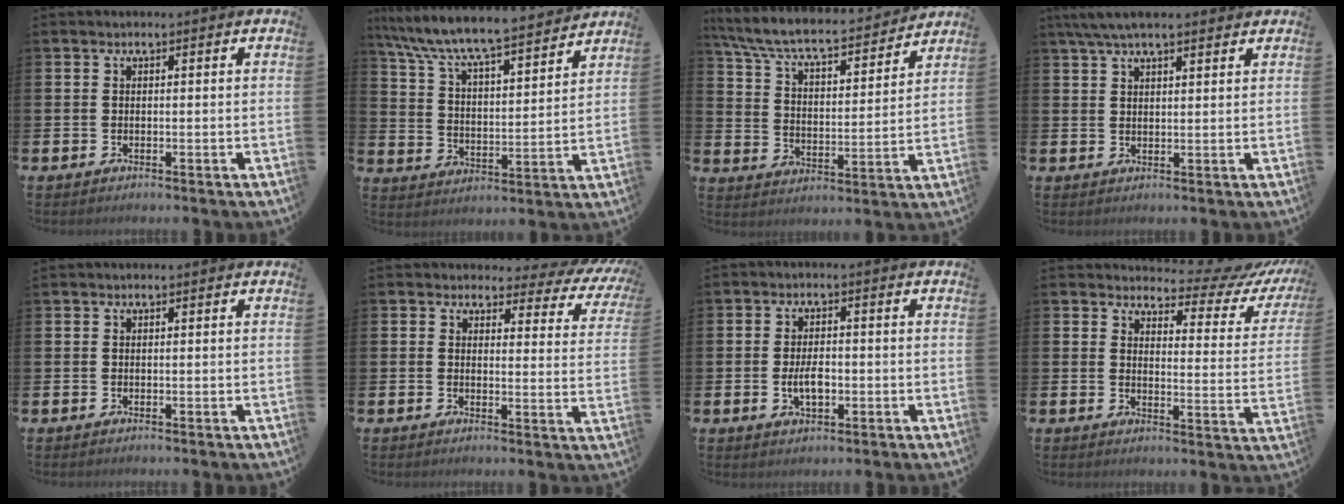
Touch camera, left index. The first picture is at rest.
{"total": 8.1, "force": [7.6, 0.6, 2.7], "torque": [-0.089, -0.062, 0.125]}
{"total": 7.6, "force": [7.0, 1.4, 2.6], "torque": [-0.086, -0.053, 0.117]}
{"total": 5.2, "force": [4.3, 1.2, 2.6], "torque": [-0.055, -0.006, 0.079]}
{"total": 0.0}
{"total": 2.8, "force": [2.1, 1.7, 0.7], "torque": [-0.009, -0.027, 0.025]}
{"total": 3.5, "force": [-0.6, 1.9, 2.9], "torque": [-0.043, -0.001, -0.015]}
{"total": 5.2, "force": [4.7, 1.7, 1.5], "torque": [-0.025, -0.050, 0.069]}